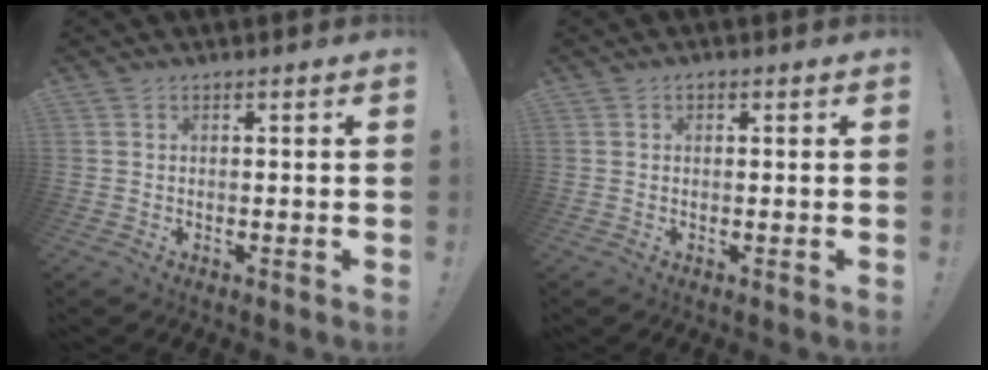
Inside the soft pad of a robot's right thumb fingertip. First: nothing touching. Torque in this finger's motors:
{"motor_torque": [-0.10, -0.17, -0.03, 0.07, -0.02]}